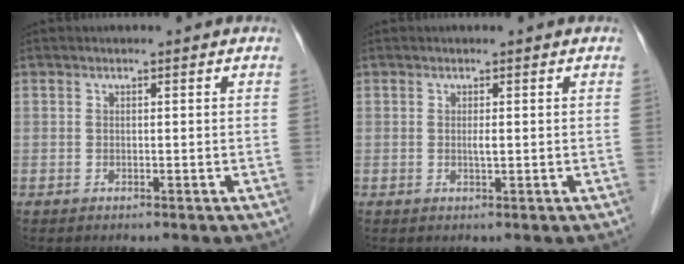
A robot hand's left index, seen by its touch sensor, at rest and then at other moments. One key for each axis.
{"total": 1.0, "fx": 0.1, "fy": 0.3, "fz": 1.0, "tx": -0.015, "ty": -0.002, "tz": 0.002}